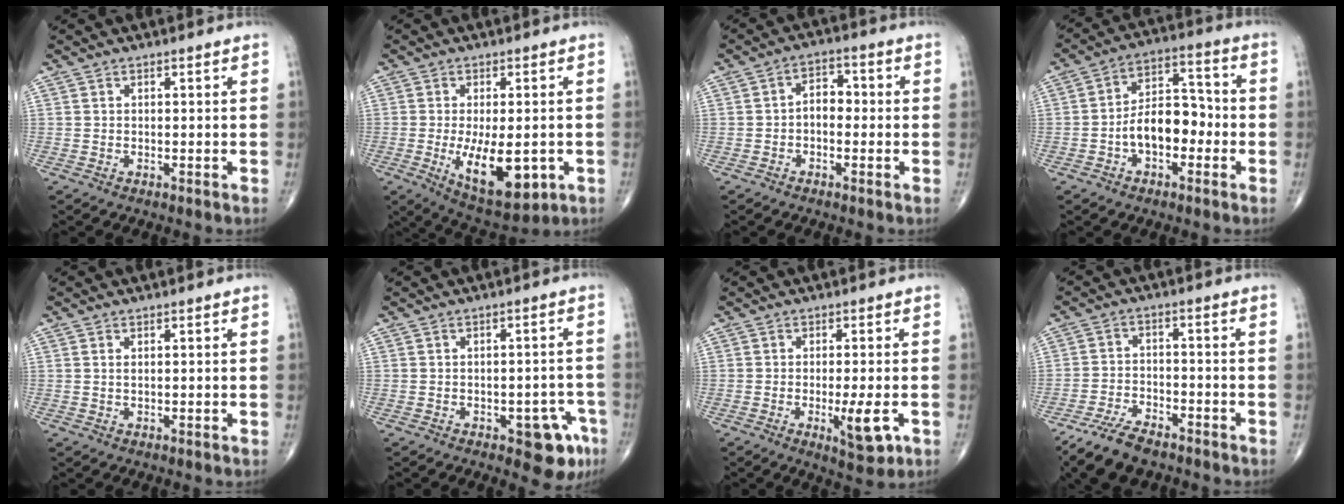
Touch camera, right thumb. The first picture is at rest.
{"total": 12.6, "force": [-2.9, 5.4, 10.9], "torque": [-0.160, -0.018, -0.029]}
{"total": 4.6, "force": [-0.6, 3.0, 3.4], "torque": [-0.038, 0.020, -0.019]}
{"total": 10.5, "force": [-2.8, 6.4, 7.9], "torque": [-0.108, 0.042, -0.056]}
{"total": 0.7, "force": [0.3, 0.3, 0.5], "torque": [-0.014, 0.002, 0.007]}
{"total": 7.3, "force": [-3.6, 3.3, 5.4], "torque": [-0.036, 0.020, -0.040]}
{"total": 6.4, "force": [-1.9, 1.6, 5.9], "torque": [-0.088, -0.013, -0.024]}
{"total": 9.3, "force": [-7.1, 3.7, 4.8], "torque": [-0.092, 0.020, -0.133]}